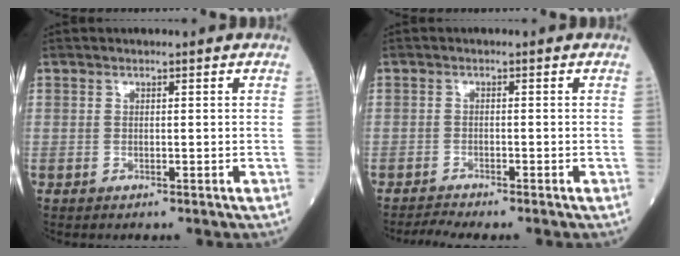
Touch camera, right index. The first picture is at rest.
{"total": 2.2, "force": [-2.0, -0.7, 0.2], "torque": [-0.015, -0.010, -0.041]}